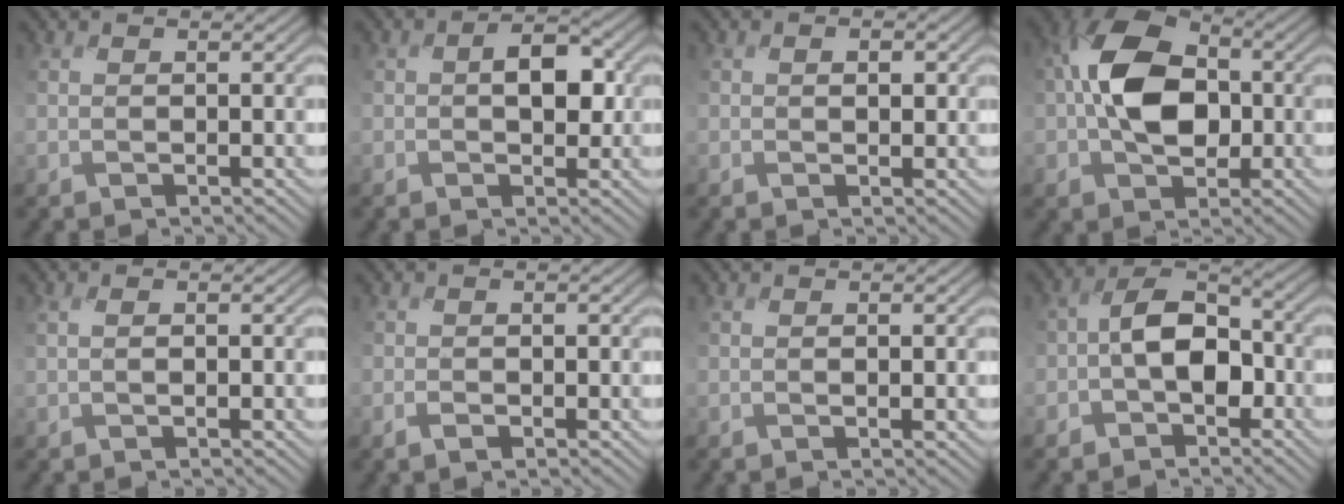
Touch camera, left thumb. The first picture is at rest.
{"total": 4.2, "force": [0.0, 2.6, 3.3], "torque": [-0.050, 0.003, -0.006]}
{"total": 1.2, "force": [0.1, 0.8, 0.9], "torque": [-0.015, -0.001, 0.003]}
{"total": 11.4, "force": [-0.3, 7.7, 8.4], "torque": [-0.169, 0.016, -0.021]}
{"total": 1.3, "force": [-0.1, 0.5, 1.2], "torque": [-0.025, 0.002, -0.002]}
{"total": 0.9, "force": [-0.9, 0.1, 0.1], "torque": [0.004, -0.003, -0.024]}
{"total": 0.7, "force": [-0.2, 0.0, 0.6], "torque": [-0.007, 0.000, -0.003]}
{"total": 7.3, "force": [-2.2, 5.1, 4.9], "torque": [-0.075, 0.012, -0.060]}